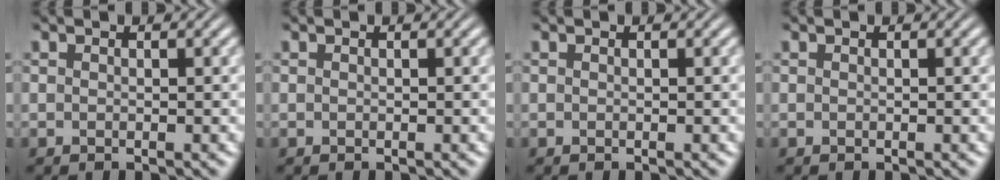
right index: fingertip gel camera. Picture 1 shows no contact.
{"total": 0.0}
{"total": 0.0}
{"total": 0.0}